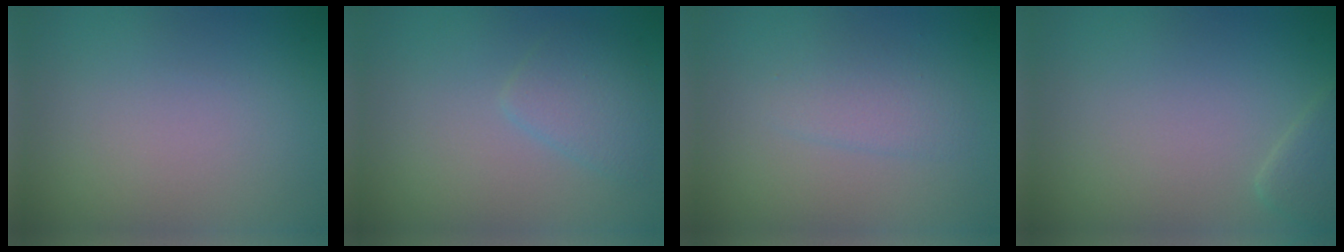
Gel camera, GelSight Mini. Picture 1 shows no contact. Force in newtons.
{"total": 2.4, "press": 2.4, "slide": 0.1}
{"total": 1.8, "press": 1.8, "slide": 0.1}
{"total": 1.5, "press": 1.5, "slide": 0.1}